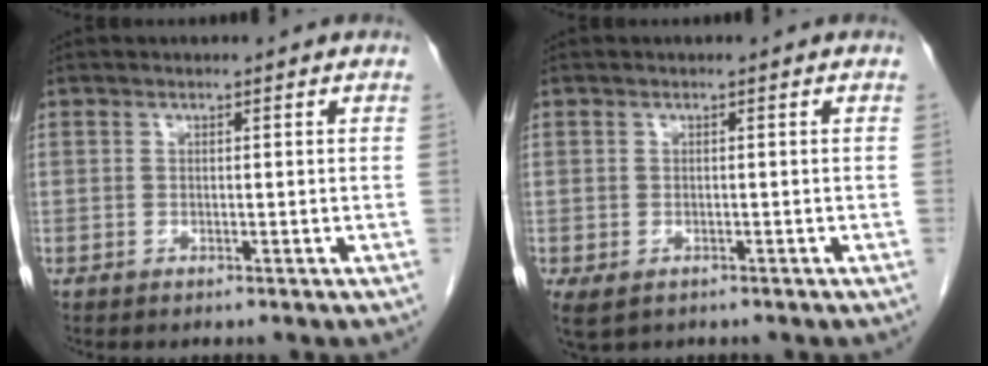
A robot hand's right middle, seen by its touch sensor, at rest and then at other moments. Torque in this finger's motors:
{"motor_torque": [0.65, -0.81, 0.20, 0.07]}